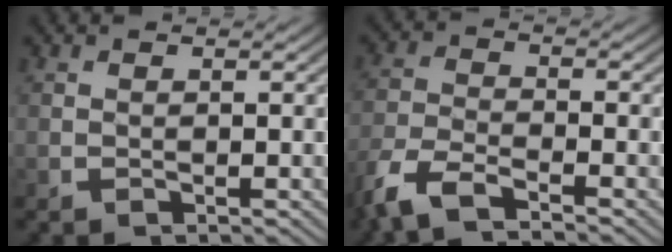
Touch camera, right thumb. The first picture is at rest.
{"total": 6.0, "force": [-4.3, 2.8, 3.2], "torque": [-0.078, -0.019, -0.070]}